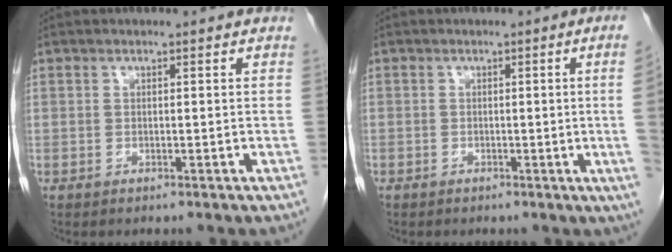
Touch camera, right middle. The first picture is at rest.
{"total": 5.2, "force": [-0.5, -2.0, 4.8], "torque": [-0.047, -0.009, -0.007]}